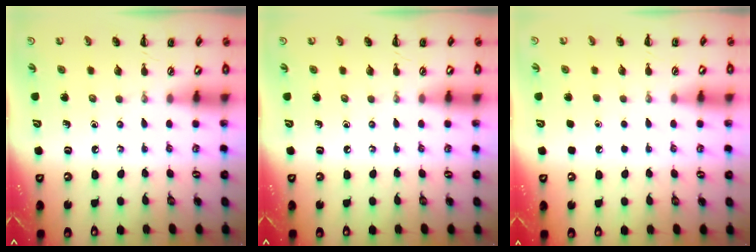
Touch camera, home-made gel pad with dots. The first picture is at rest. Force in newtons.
{"total": 0.0}
{"total": 2.3, "press": 2.3, "slide": 0.1}